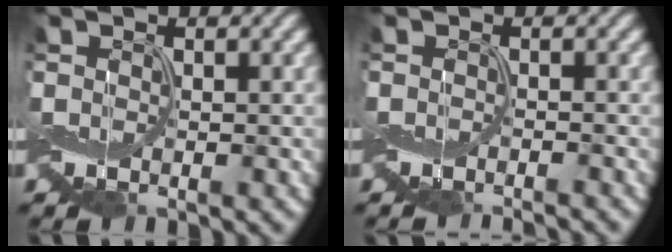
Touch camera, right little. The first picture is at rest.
{"total": 1.8, "force": [-1.7, 0.0, 0.7], "torque": [-0.004, -0.009, -0.031]}